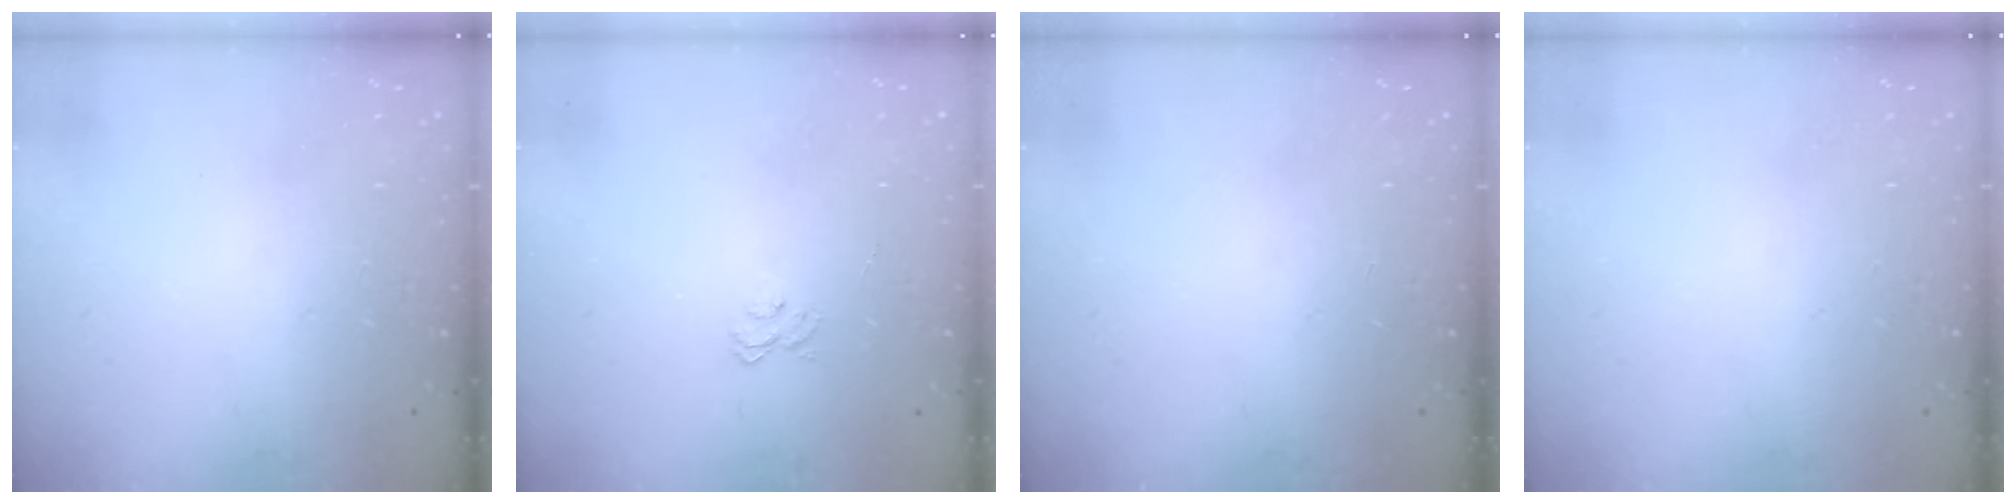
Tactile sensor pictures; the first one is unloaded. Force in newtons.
{"total": 3.9, "press": 3.8, "slide": 0.3}
{"total": 0.0}
{"total": 0.0}